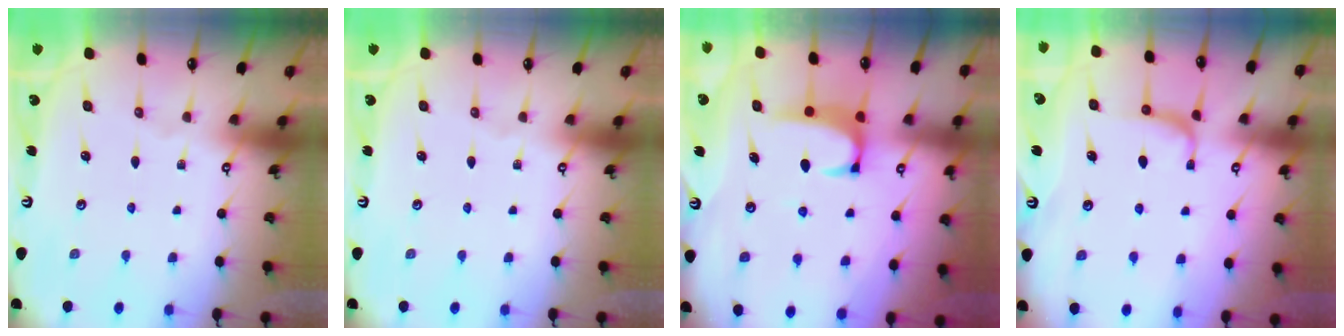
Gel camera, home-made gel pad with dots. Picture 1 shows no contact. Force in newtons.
{"total": 0.0}
{"total": 1.9, "press": 1.9, "slide": 0.3}
{"total": 1.1, "press": 0.9, "slide": 0.7}